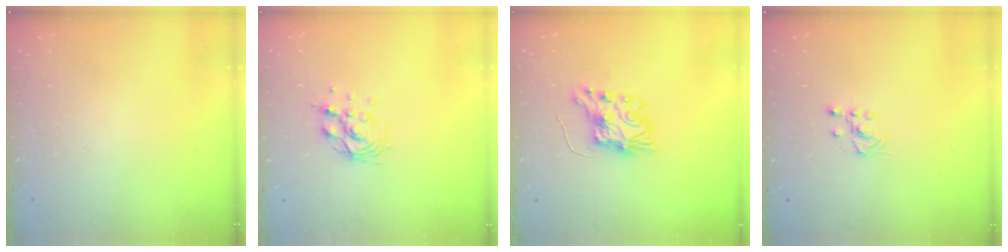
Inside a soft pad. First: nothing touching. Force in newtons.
{"total": 11.0, "press": 10.6, "slide": 2.9}
{"total": 8.4, "press": 8.4, "slide": 0.2}
{"total": 2.6, "press": 2.4, "slide": 0.8}